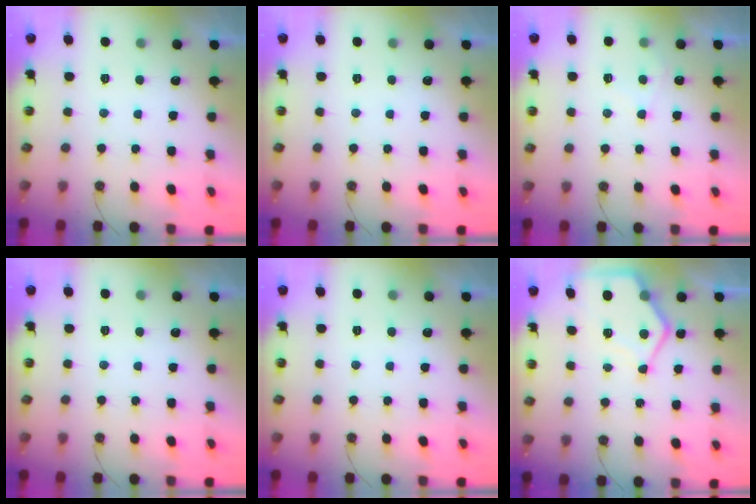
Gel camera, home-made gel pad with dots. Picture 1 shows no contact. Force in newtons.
{"total": 0.0}
{"total": 6.2, "press": 6.2, "slide": 0.7}
{"total": 0.0}
{"total": 0.0}
{"total": 9.5, "press": 9.4, "slide": 1.1}